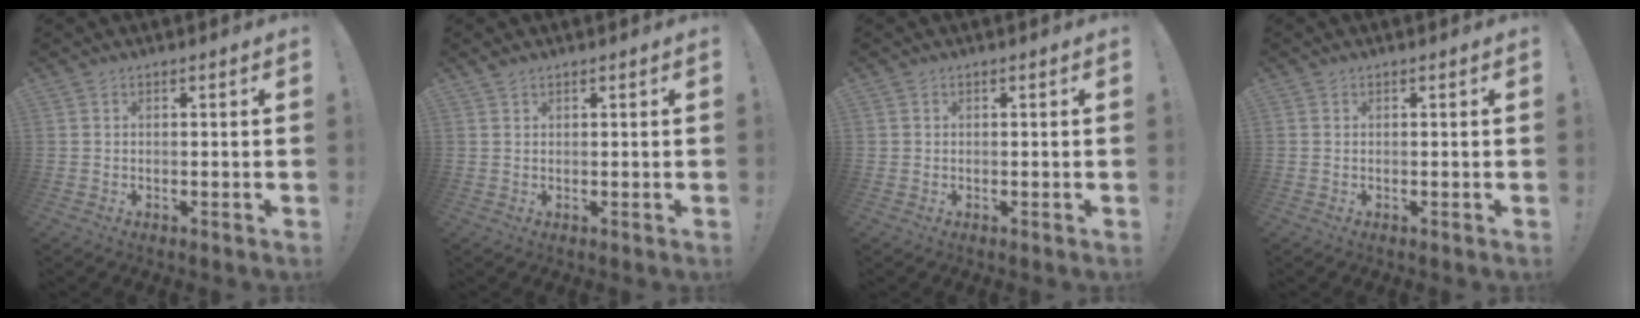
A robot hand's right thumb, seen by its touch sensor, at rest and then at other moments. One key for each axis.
{"total": 1.2, "fx": 1.0, "fy": 0.5, "fz": 0.4, "tx": -0.004, "ty": -0.004, "tz": 0.019}
{"total": 0.5, "fx": 0.2, "fy": 0.5, "fz": 0.0, "tx": -0.002, "ty": 0.002, "tz": 0.004}
{"total": 0.0}